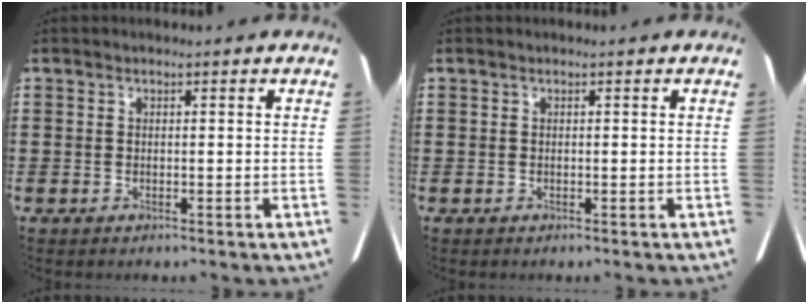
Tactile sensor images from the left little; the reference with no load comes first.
{"total": 0.0}